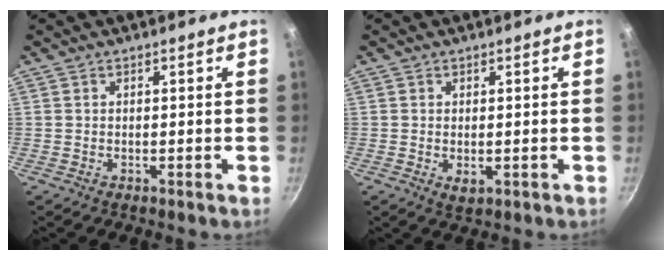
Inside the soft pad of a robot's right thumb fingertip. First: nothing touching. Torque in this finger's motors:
{"motor_torque": [-0.31, 0.22, -0.14, 0.05, 0.13]}